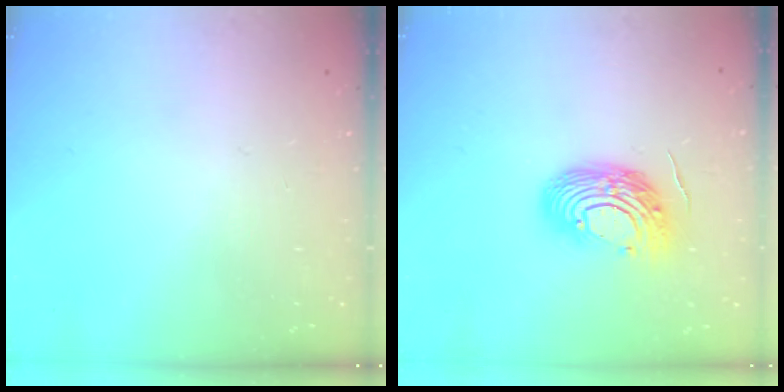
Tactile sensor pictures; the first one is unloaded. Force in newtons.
{"total": 13.7, "press": 13.7, "slide": 1.6}